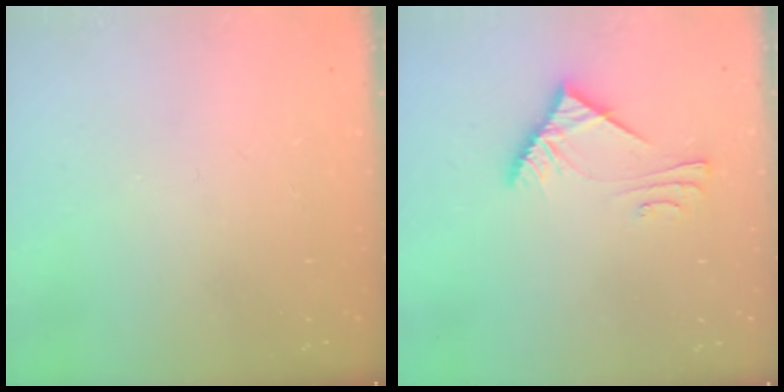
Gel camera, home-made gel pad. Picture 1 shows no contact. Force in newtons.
{"total": 7.0, "press": 7.0, "slide": 0.5}